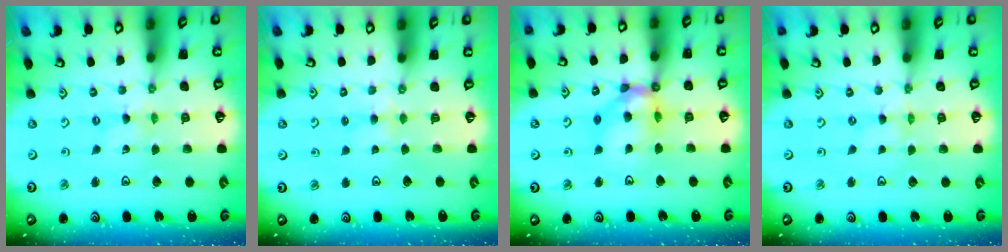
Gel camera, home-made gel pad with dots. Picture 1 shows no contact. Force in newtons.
{"total": 2.4, "press": 2.4, "slide": 0.4}
{"total": 12.9, "press": 12.8, "slide": 1.4}
{"total": 0.0}